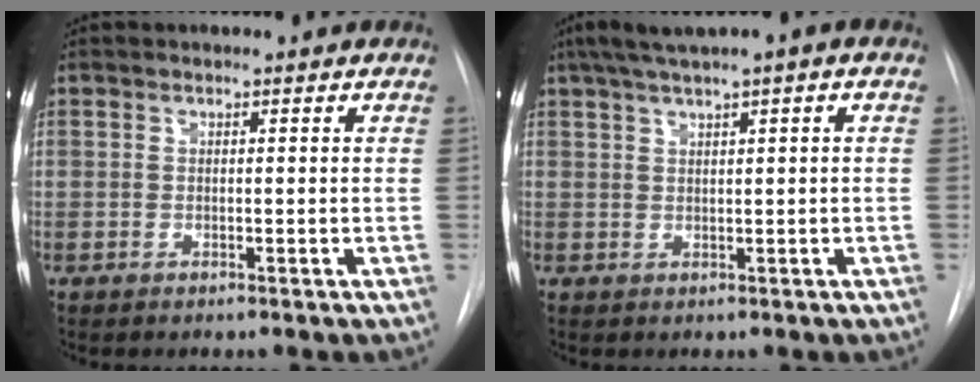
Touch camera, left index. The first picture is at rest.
{"total": 5.3, "force": [2.8, 0.7, 4.5], "torque": [-0.082, 0.026, 0.050]}